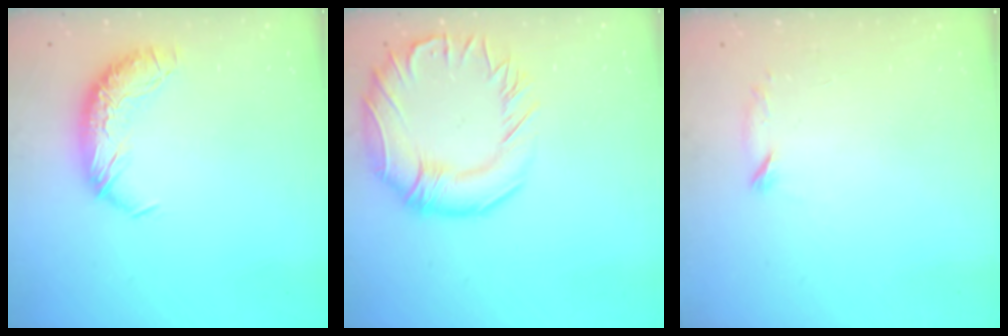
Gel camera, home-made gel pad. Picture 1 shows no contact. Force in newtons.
{"total": 7.6, "press": 7.5, "slide": 1.1}
{"total": 6.2, "press": 6.1, "slide": 1.2}